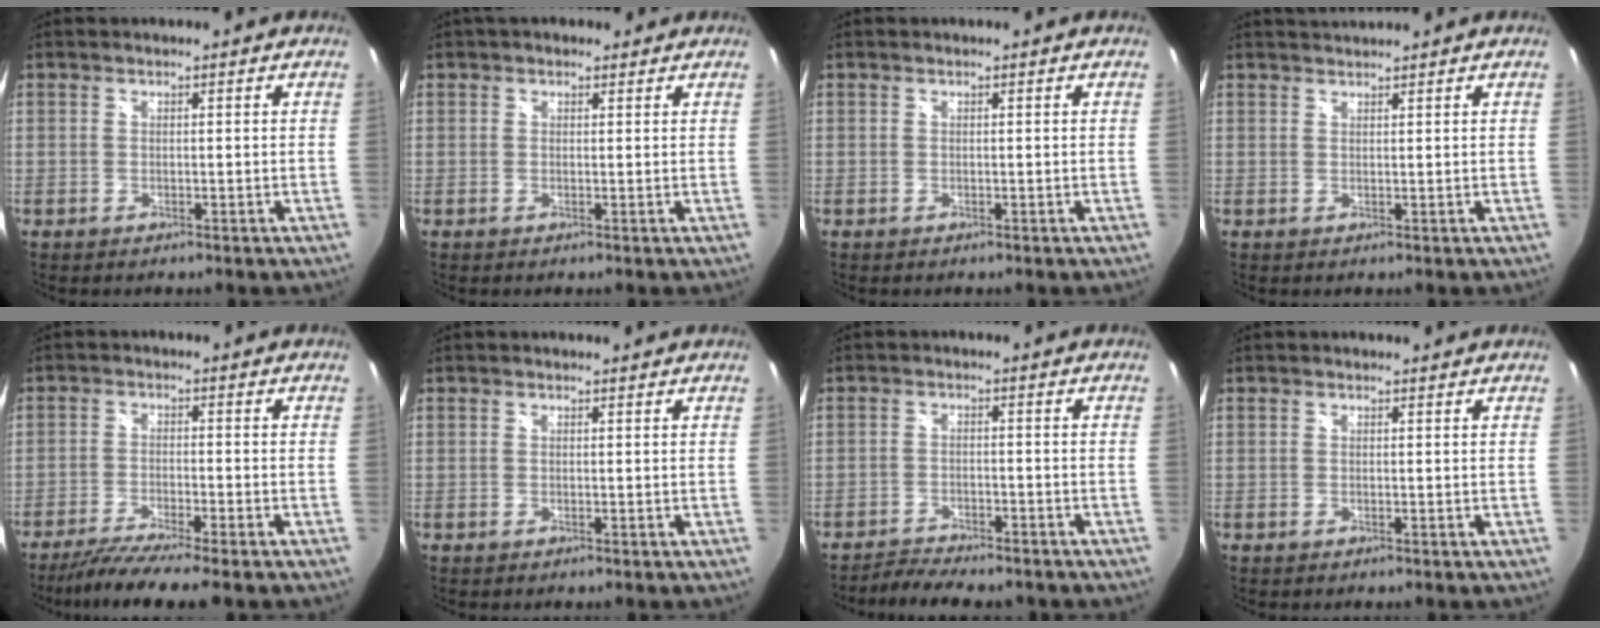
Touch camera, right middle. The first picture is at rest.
{"total": 2.1, "force": [1.4, 1.3, 0.7], "torque": [-0.011, 0.009, 0.017]}
{"total": 0.0}
{"total": 1.8, "force": [1.7, -0.2, 0.1], "torque": [-0.002, 0.003, 0.030]}
{"total": 8.0, "force": [-6.8, -0.6, 4.2], "torque": [-0.097, -0.022, -0.116]}
{"total": 0.8, "force": [0.8, 0.0, 0.0], "torque": [-0.006, 0.000, 0.007]}
{"total": 6.4, "force": [-5.9, 1.3, 2.1], "torque": [-0.060, -0.013, -0.095]}
{"total": 1.0, "force": [1.0, 0.0, 0.1], "torque": [-0.007, 0.000, 0.008]}